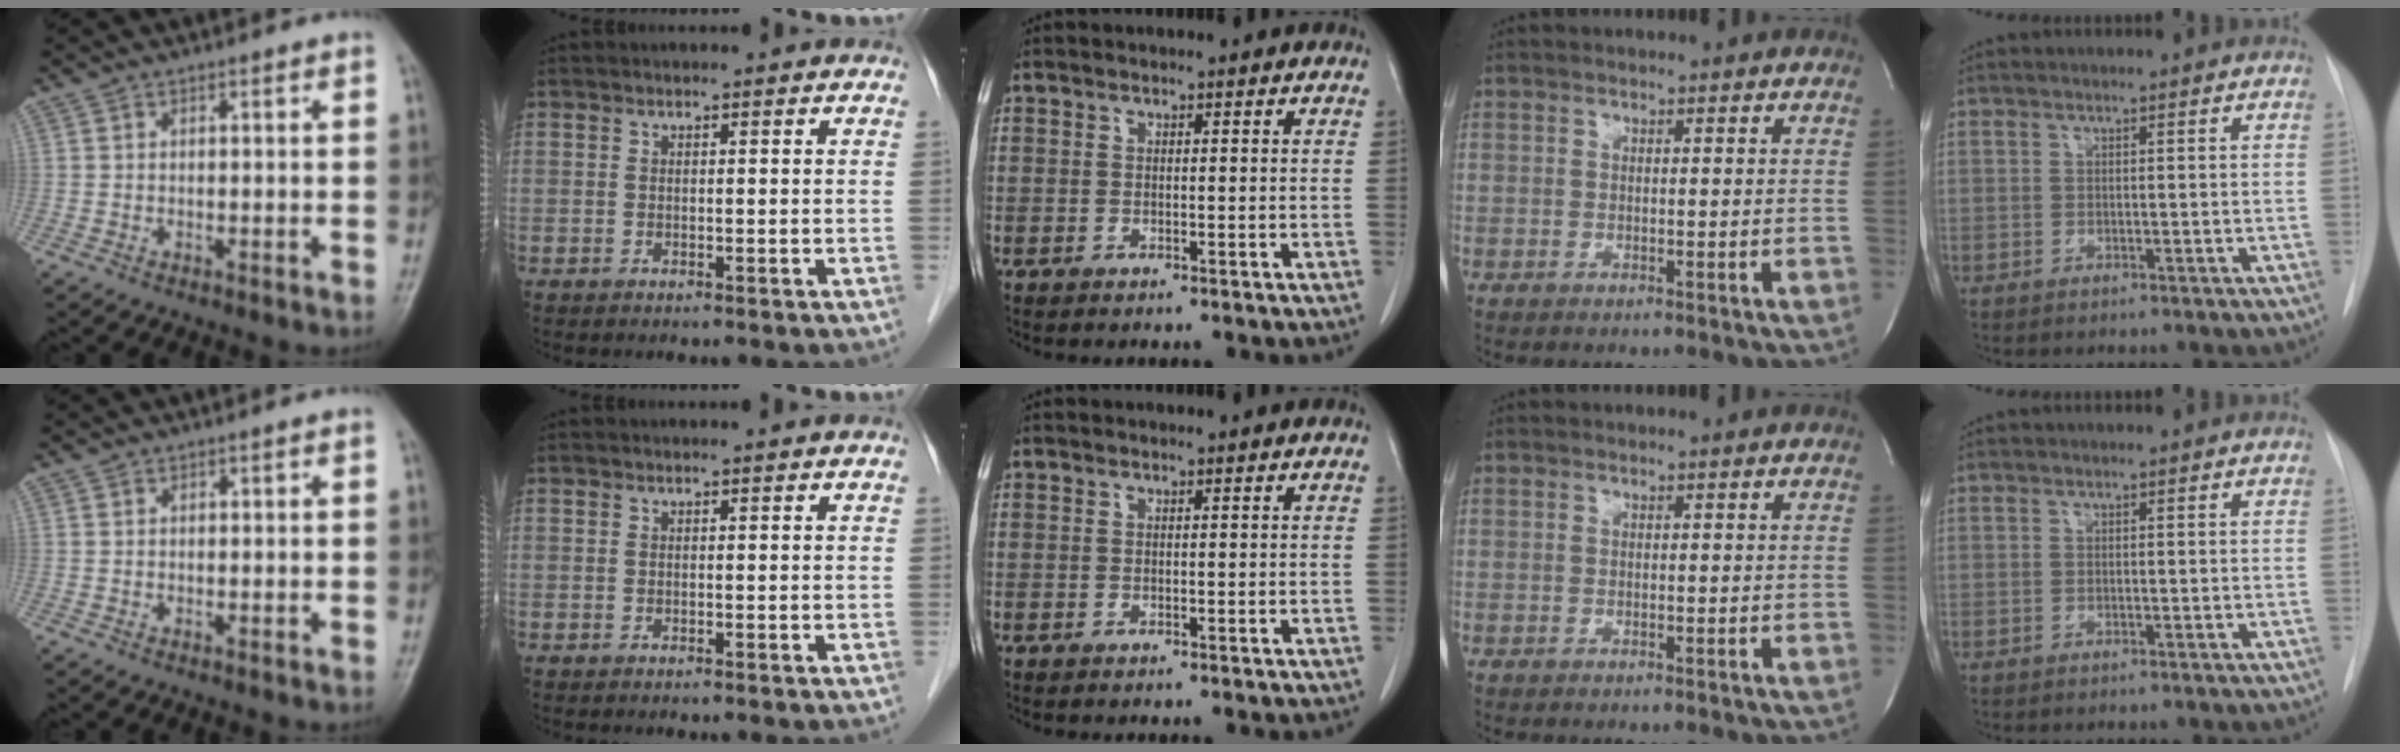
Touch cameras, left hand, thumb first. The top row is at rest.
{}